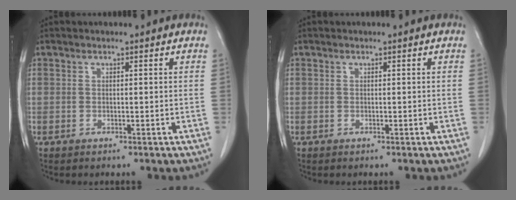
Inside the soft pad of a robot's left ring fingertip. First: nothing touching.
{"total": 0.0}